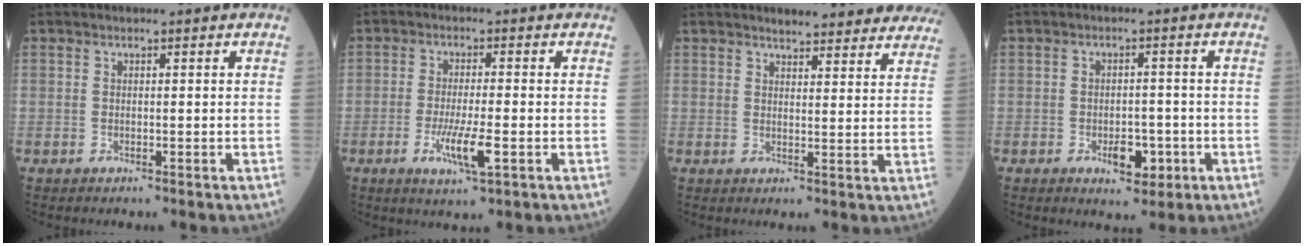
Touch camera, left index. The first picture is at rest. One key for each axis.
{"total": 5.8, "fx": -2.1, "fy": 0.5, "fz": 5.4, "tx": -0.104, "ty": -0.011, "tz": -0.036}
{"total": 14.0, "fx": 13.0, "fy": 2.8, "fz": 4.3, "tx": -0.025, "ty": -0.003, "tz": 0.135}
{"total": 4.4, "fx": -1.9, "fy": 2.3, "fz": 3.3, "tx": -0.044, "ty": 0.003, "tz": -0.020}